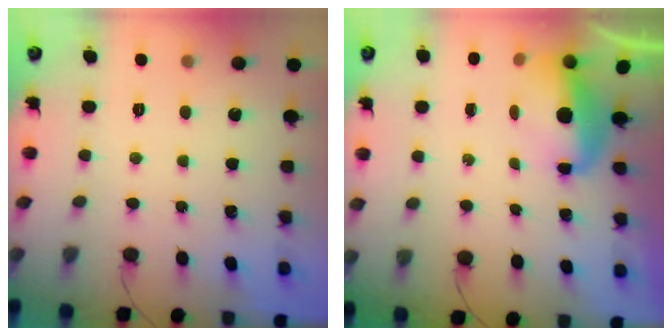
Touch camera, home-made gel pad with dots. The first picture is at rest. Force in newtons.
{"total": 5.3, "press": 5.3, "slide": 0.6}